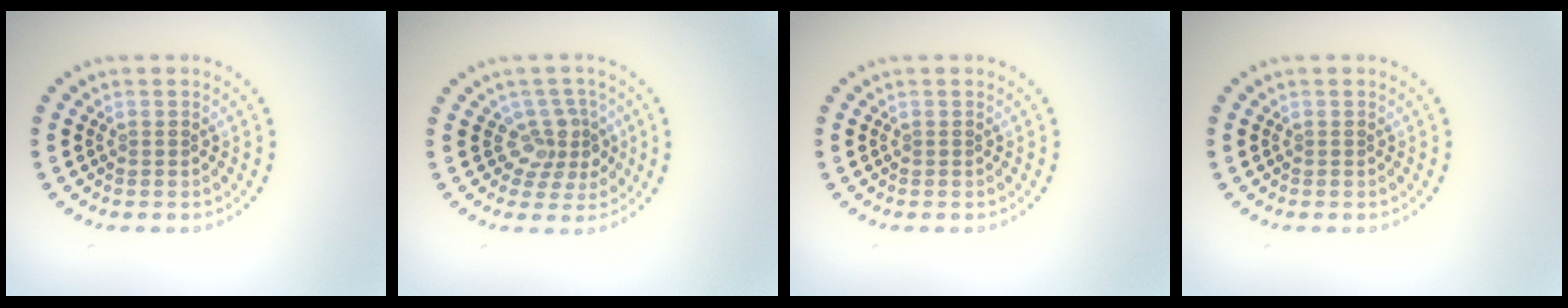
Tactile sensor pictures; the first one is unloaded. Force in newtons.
{"total": 2.9, "press": 2.2, "slide": 1.8}
{"total": 0.0}
{"total": 0.0}